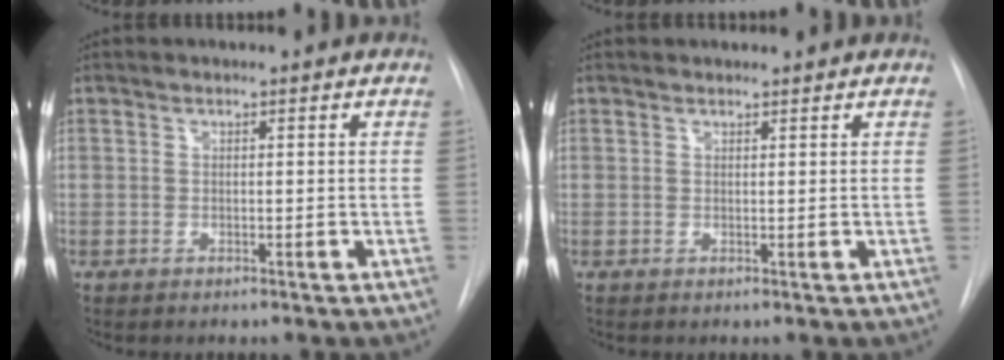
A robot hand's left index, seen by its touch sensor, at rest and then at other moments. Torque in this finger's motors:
{"motor_torque": [0.33, -0.31, 0.00, 0.02]}